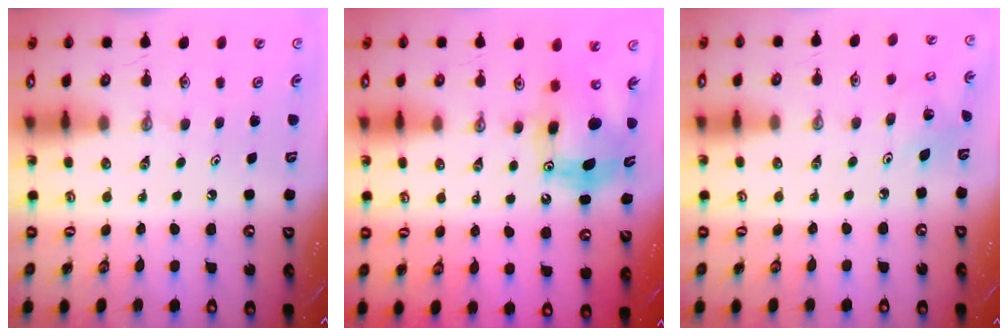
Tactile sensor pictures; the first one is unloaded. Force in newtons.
{"total": 11.6, "press": 11.4, "slide": 2.5}
{"total": 4.0, "press": 4.0, "slide": 0.3}